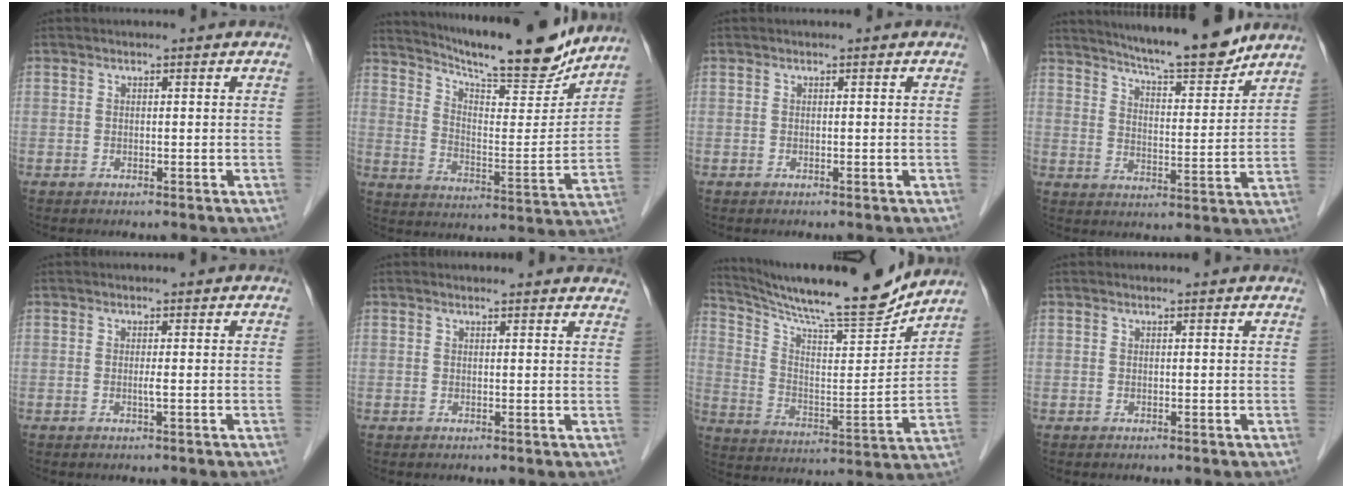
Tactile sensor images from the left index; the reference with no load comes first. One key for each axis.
{"total": 20.1, "fx": 18.0, "fy": 2.0, "fz": 8.5, "tx": -0.144, "ty": -0.030, "tz": 0.263}
{"total": 0.0}
{"total": 12.8, "fx": 11.7, "fy": 0.6, "fz": 5.3, "tx": -0.083, "ty": -0.008, "tz": 0.174}
{"total": 0.7, "fx": 0.0, "fy": -0.2, "fz": 0.6, "tx": -0.012, "ty": -0.002, "tz": -0.001}
{"total": 8.9, "fx": 8.6, "fy": 1.3, "fz": 2.0, "tx": -0.004, "ty": 0.005, "tz": 0.073}
{"total": 18.6, "fx": 17.2, "fy": 0.5, "fz": 7.1, "tx": -0.132, "ty": -0.036, "tz": 0.272}
{"total": 1.9, "fx": 1.8, "fy": 0.2, "fz": 0.5, "tx": -0.016, "ty": 0.011, "tz": 0.018}